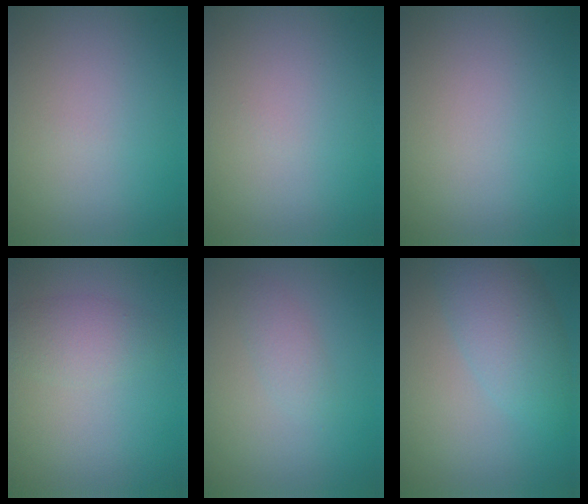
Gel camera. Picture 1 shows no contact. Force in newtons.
{"total": 0.0}
{"total": 0.0}
{"total": 2.4, "press": 2.4, "slide": 0.0}
{"total": 1.3, "press": 1.3, "slide": 0.1}
{"total": 4.8, "press": 4.8, "slide": 0.3}